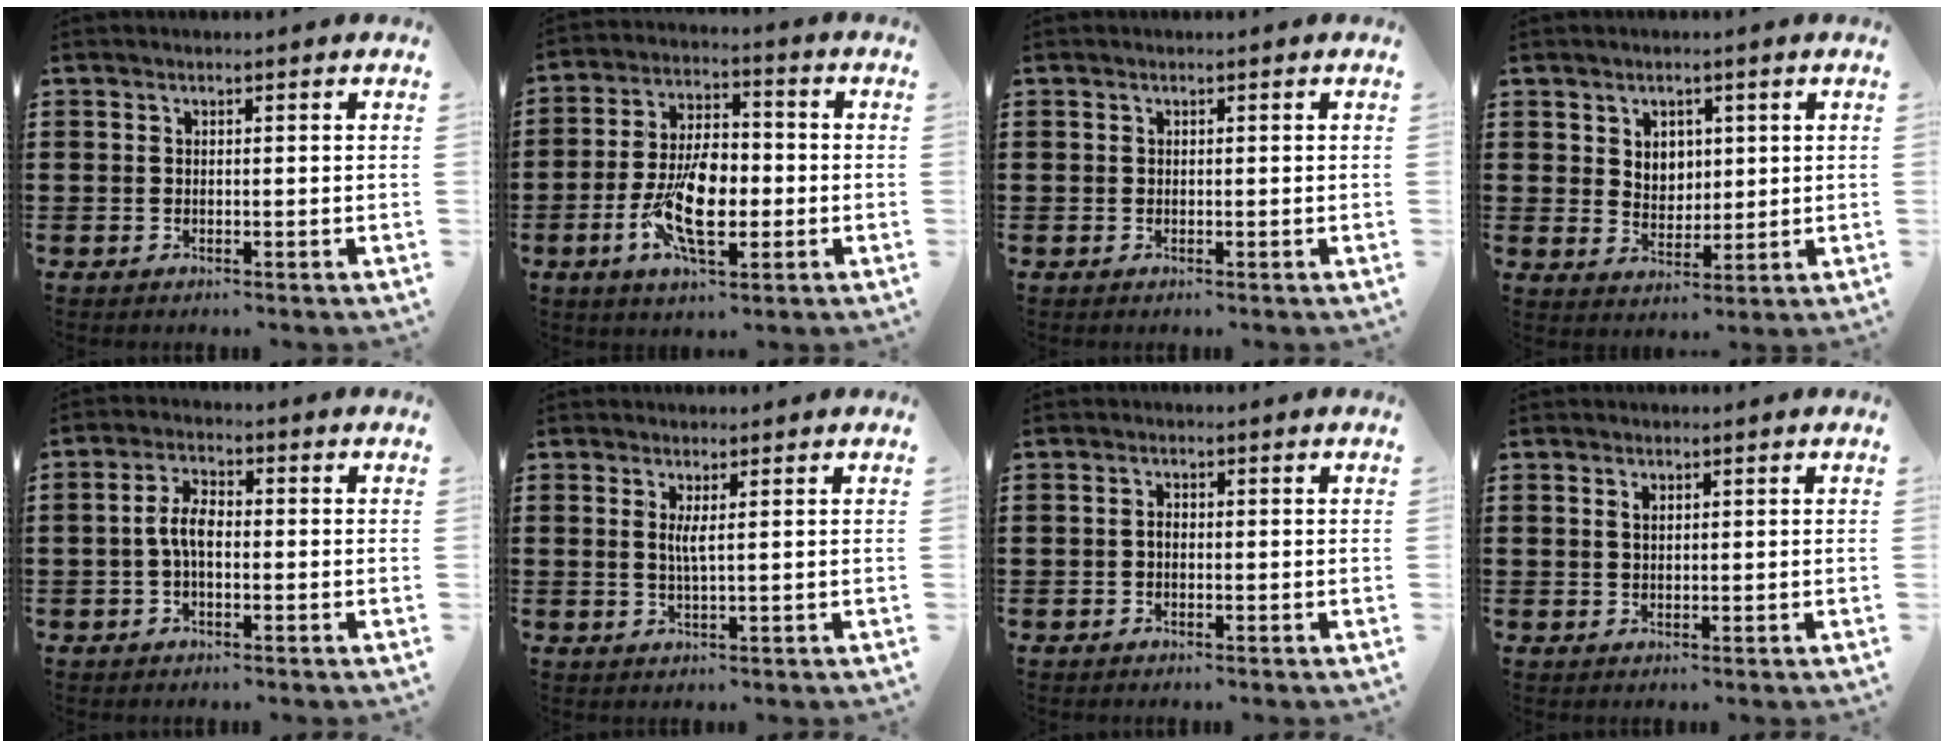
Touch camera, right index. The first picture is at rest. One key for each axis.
{"total": 10.5, "fx": -2.6, "fy": 5.1, "fz": 8.8, "tx": -0.189, "ty": -0.005, "tz": -0.048}
{"total": 0.0}
{"total": 3.7, "fx": 1.9, "fy": 3.0, "fz": 1.1, "tx": -0.026, "ty": 0.006, "tz": 0.032}
{"total": 4.4, "fx": -0.7, "fy": 2.0, "fz": 3.9, "tx": -0.085, "ty": 0.003, "tz": -0.016}
{"total": 2.2, "fx": 0.6, "fy": -0.1, "fz": 2.1, "tx": -0.045, "ty": -0.005, "tz": 0.009}
{"total": 1.0, "fx": -0.3, "fy": 0.5, "fz": 0.8, "tx": -0.017, "ty": -0.001, "tz": -0.006}
{"total": 1.2, "fx": 0.7, "fy": 0.6, "fz": 0.8, "tx": -0.018, "ty": 0.005, "tz": 0.013}